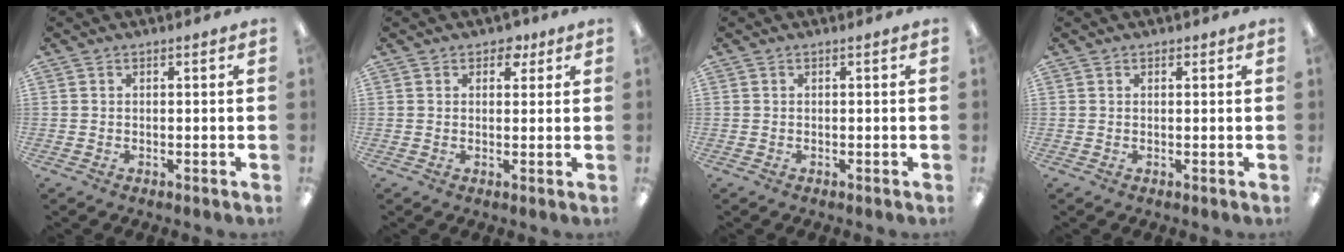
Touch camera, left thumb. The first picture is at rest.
{"total": 3.5, "force": [2.2, 2.4, 1.5], "torque": [-0.009, -0.004, 0.035]}
{"total": 0.0}
{"total": 0.8, "force": [0.5, 0.5, 0.2], "torque": [-0.003, 0.002, 0.009]}